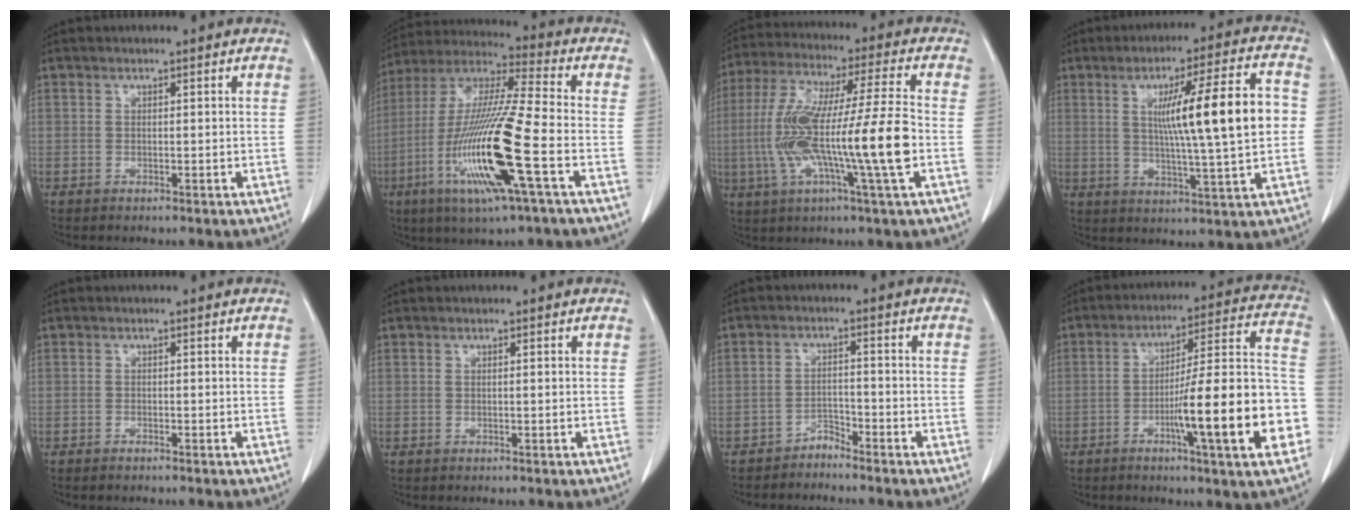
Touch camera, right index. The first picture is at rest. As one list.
[{"total": 19.2, "force": [-6.2, 0.5, 18.2], "torque": [-0.384, -0.025, -0.122]}, {"total": 18.0, "force": [-3.2, -0.2, 17.7], "torque": [-0.339, -0.002, -0.063]}, {"total": 15.0, "force": [1.4, 0.2, 14.9], "torque": [-0.231, 0.011, 0.024]}, {"total": 1.0, "force": [-0.9, 0.1, 0.4], "torque": [-0.011, -0.002, -0.013]}, {"total": 0.0}, {"total": 2.2, "force": [-2.2, 0.3, 0.1], "torque": [0.007, -0.002, -0.038]}, {"total": 19.3, "force": [-6.0, 0.6, 18.4], "torque": [-0.226, 0.013, -0.088]}]